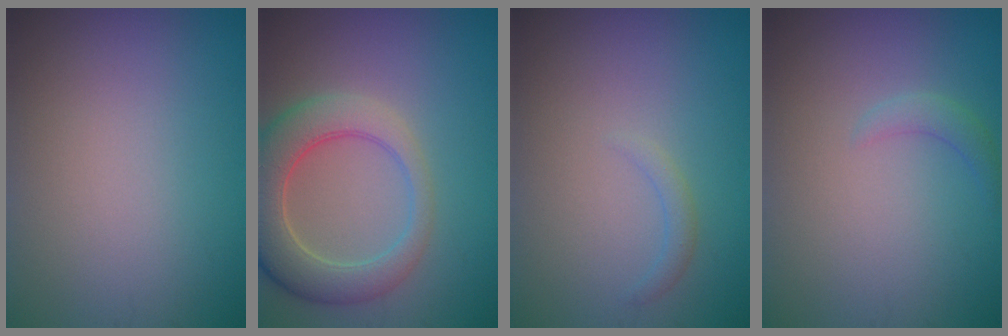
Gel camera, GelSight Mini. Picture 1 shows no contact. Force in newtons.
{"total": 6.3, "press": 6.3, "slide": 0.7}
{"total": 1.0, "press": 1.0, "slide": 0.2}
{"total": 1.4, "press": 1.4, "slide": 0.1}